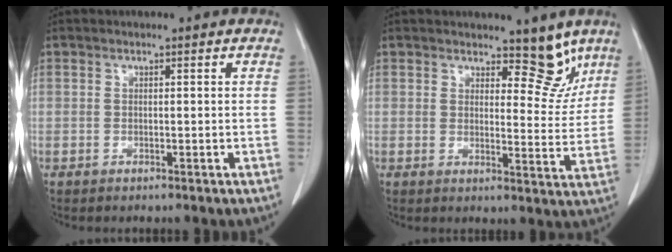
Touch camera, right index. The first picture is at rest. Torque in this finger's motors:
{"motor_torque": [-0.10, 0.29, 0.07, 0.00]}